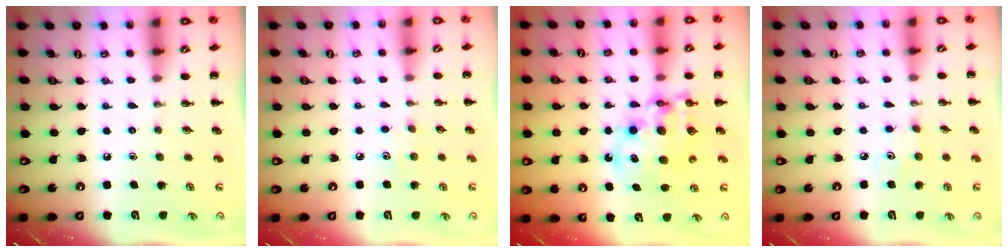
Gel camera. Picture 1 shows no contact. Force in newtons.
{"total": 4.3, "press": 4.2, "slide": 1.1}
{"total": 12.1, "press": 11.8, "slide": 2.8}
{"total": 2.9, "press": 2.8, "slide": 0.8}